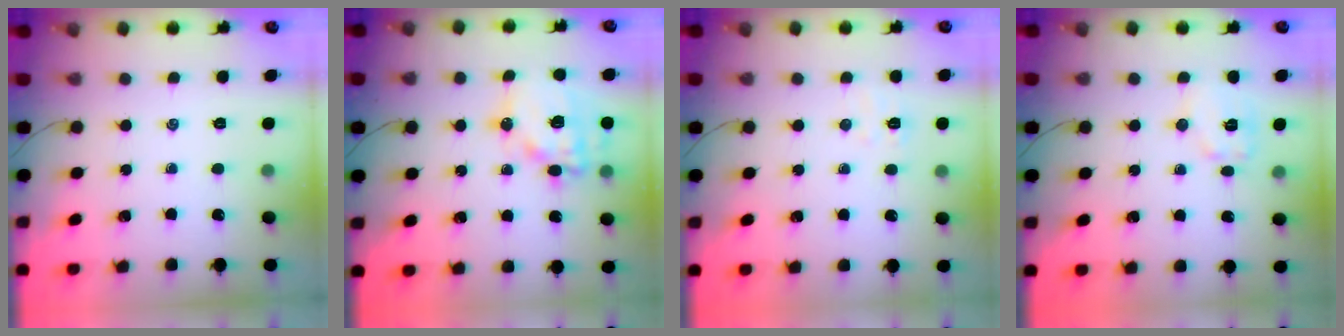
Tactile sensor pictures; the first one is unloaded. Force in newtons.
{"total": 15.3, "press": 15.0, "slide": 3.1}
{"total": 4.5, "press": 4.4, "slide": 1.3}
{"total": 7.0, "press": 6.9, "slide": 1.1}